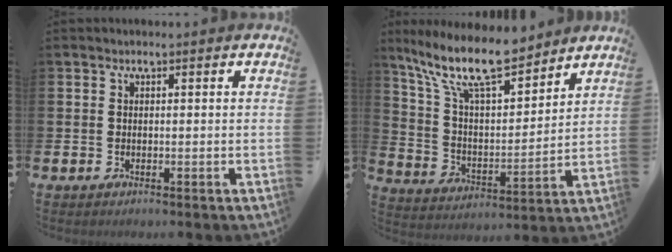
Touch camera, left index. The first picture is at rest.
{"total": 12.9, "force": [10.7, 3.3, 6.3], "torque": [-0.152, -0.055, 0.192]}